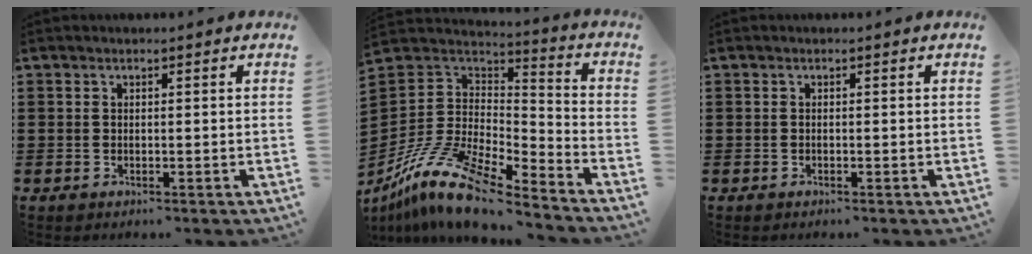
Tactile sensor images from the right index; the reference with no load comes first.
{"total": 14.1, "force": [-10.6, 4.2, 8.4], "torque": [-0.186, 0.024, -0.207]}
{"total": 0.0}